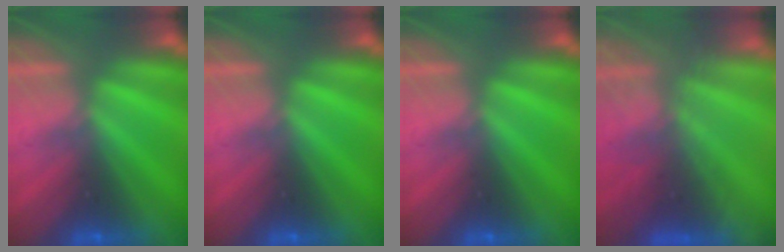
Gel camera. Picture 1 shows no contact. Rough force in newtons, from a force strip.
{"total": 0.0}
{"total": 0.0}
{"total": 9.5}